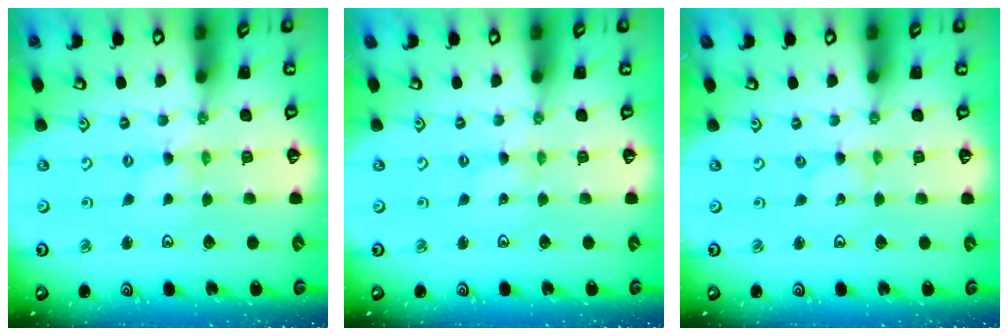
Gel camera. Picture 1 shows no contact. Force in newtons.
{"total": 0.7, "press": 0.7, "slide": 0.2}
{"total": 0.0}